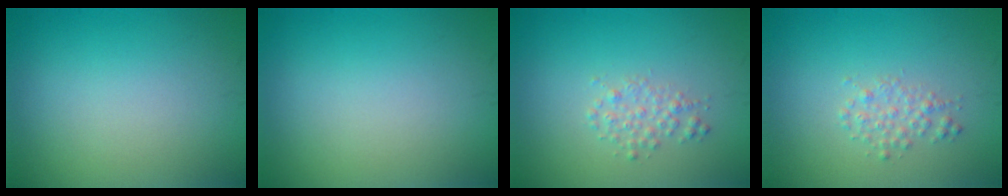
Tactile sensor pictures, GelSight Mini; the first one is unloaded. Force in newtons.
{"total": 0.0}
{"total": 1.6, "press": 1.6, "slide": 0.1}
{"total": 1.6, "press": 1.6, "slide": 0.1}